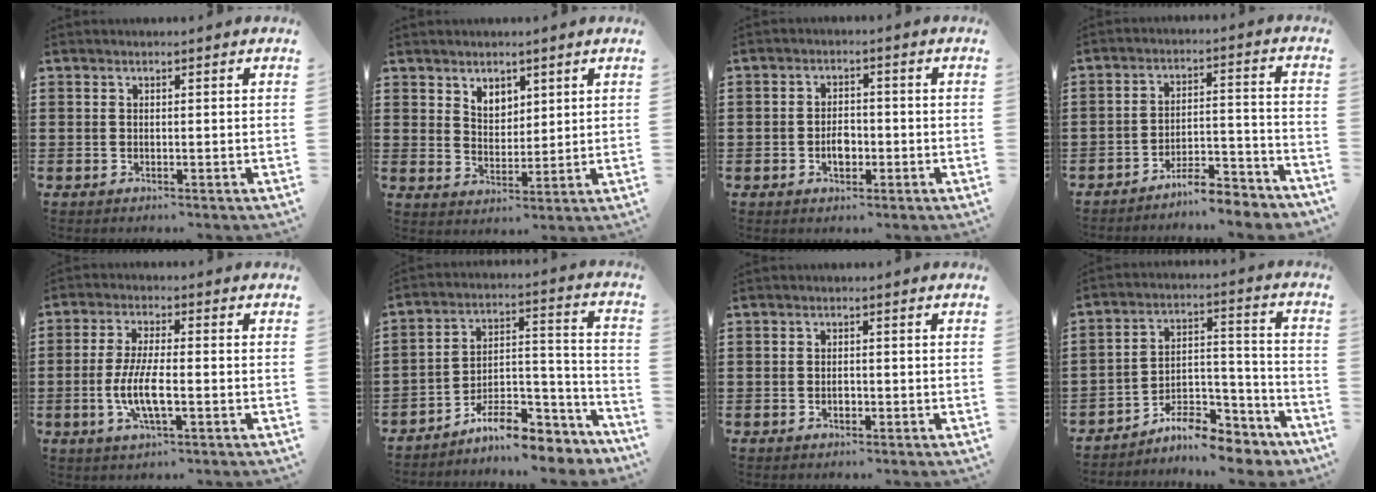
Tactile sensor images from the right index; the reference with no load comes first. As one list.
[{"total": 3.6, "force": [2.8, 2.3, 0.4], "torque": [-0.018, 0.004, 0.053]}, {"total": 3.2, "force": [-1.0, 2.2, 2.2], "torque": [-0.034, 0.000, -0.020]}, {"total": 6.3, "force": [-6.0, 0.3, 1.7], "torque": [-0.024, 0.011, -0.116]}, {"total": 6.9, "force": [-1.9, 1.8, 6.4], "torque": [-0.141, -0.012, -0.042]}, {"total": 8.9, "force": [-7.9, 2.5, 3.4], "torque": [-0.045, 0.025, -0.148]}, {"total": 1.3, "force": [-0.5, 0.7, 1.1], "torque": [-0.021, -0.001, -0.009]}, {"total": 8.4, "force": [-7.8, 2.1, 2.5], "torque": [-0.024, 0.027, -0.145]}]